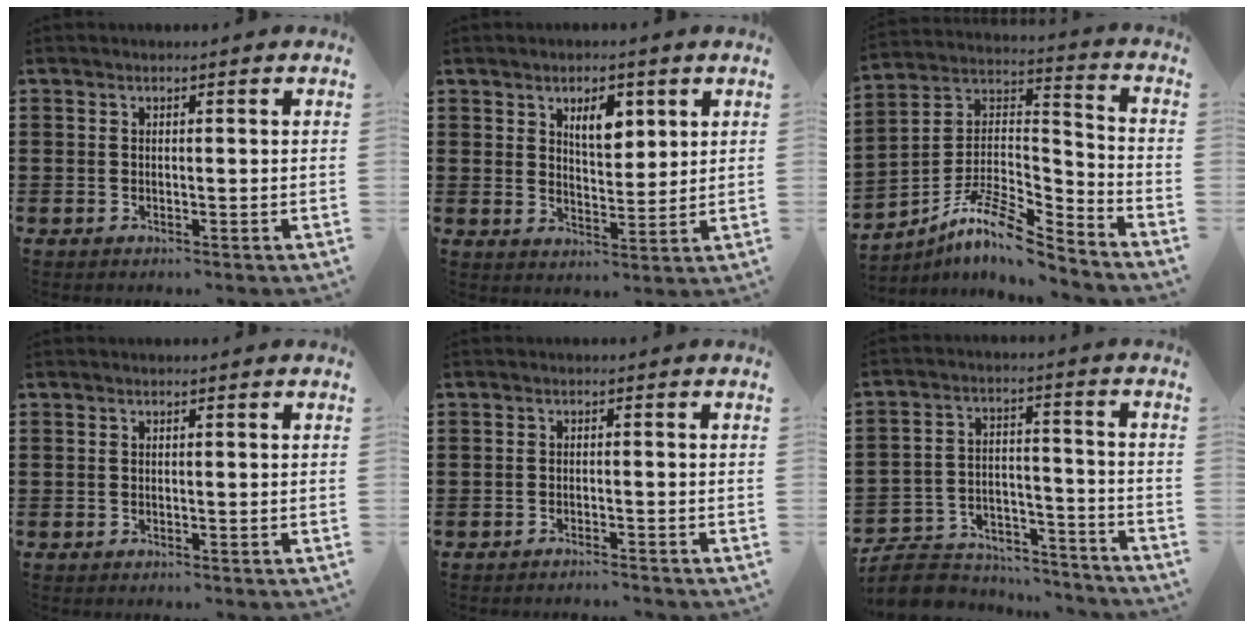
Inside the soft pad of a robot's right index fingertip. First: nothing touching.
{"total": 5.2, "force": [2.6, 2.5, 3.7], "torque": [-0.058, 0.001, 0.040]}
{"total": 10.1, "force": [-8.3, 2.2, 5.4], "torque": [-0.113, 0.012, -0.166]}
{"total": 0.0}
{"total": 1.3, "force": [-1.2, -0.2, 0.1], "torque": [-0.005, 0.003, -0.025]}
{"total": 7.9, "force": [-7.4, 2.2, 1.6], "torque": [-0.044, 0.015, -0.148]}